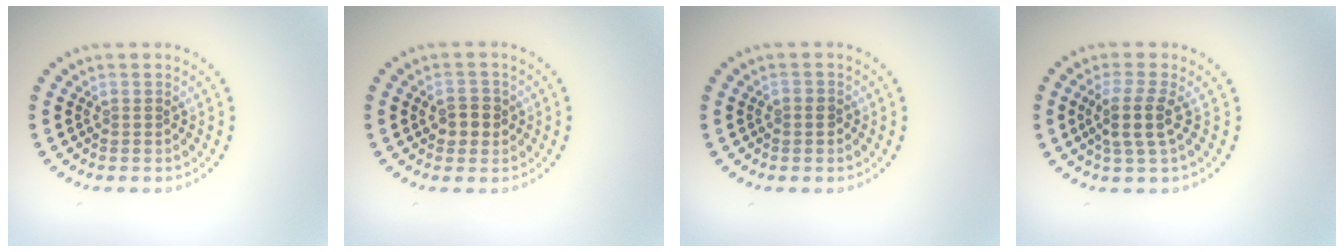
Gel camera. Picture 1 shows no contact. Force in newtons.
{"total": 2.4, "press": 2.3, "slide": 0.5}
{"total": 0.6, "press": 0.6, "slide": 0.2}
{"total": 2.9, "press": 2.3, "slide": 1.6}